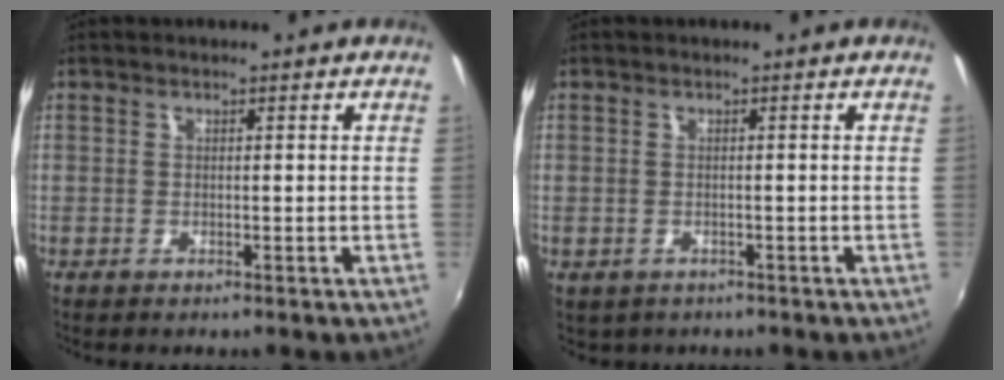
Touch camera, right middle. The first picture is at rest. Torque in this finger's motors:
{"motor_torque": [0.39, -0.64, 0.00, 0.00]}